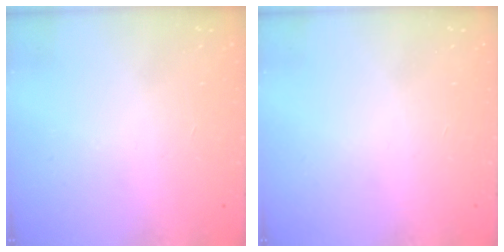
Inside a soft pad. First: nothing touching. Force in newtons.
{"total": 0.0}